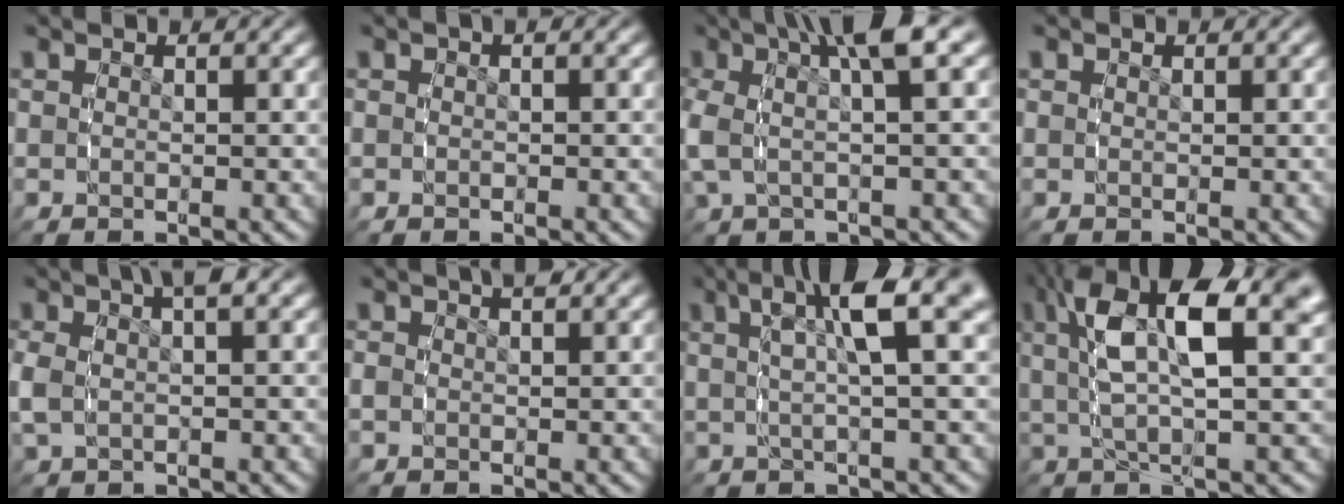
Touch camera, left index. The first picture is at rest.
{"total": 0.0}
{"total": 6.6, "force": [2.8, 2.3, 5.6], "torque": [-0.105, 0.023, 0.035]}
{"total": 0.5, "force": [0.4, 0.3, 0.1], "torque": [-0.005, -0.005, 0.011]}
{"total": 3.3, "force": [0.7, 1.6, 2.8], "torque": [-0.063, 0.002, 0.015]}
{"total": 0.9, "force": [0.3, 0.4, 0.7], "torque": [-0.012, 0.002, 0.007]}
{"total": 8.5, "force": [4.1, 2.0, 7.1], "torque": [-0.084, 0.041, 0.049]}
{"total": 10.9, "force": [3.5, 4.6, 9.2], "torque": [-0.159, 0.009, 0.050]}